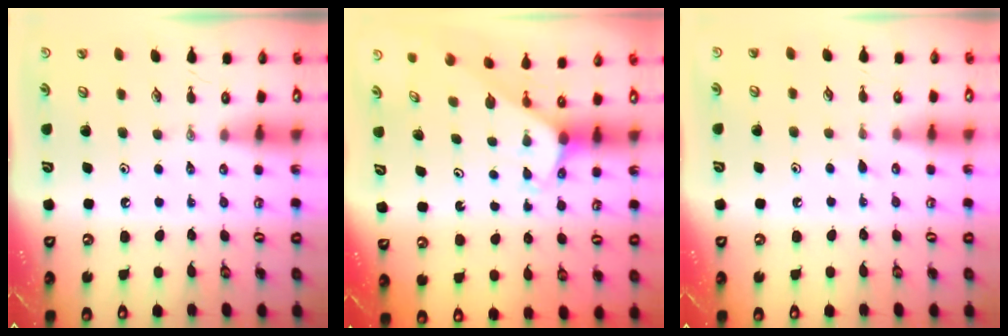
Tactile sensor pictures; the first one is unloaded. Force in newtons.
{"total": 2.0, "press": 2.0, "slide": 0.2}
{"total": 6.3, "press": 6.3, "slide": 0.6}